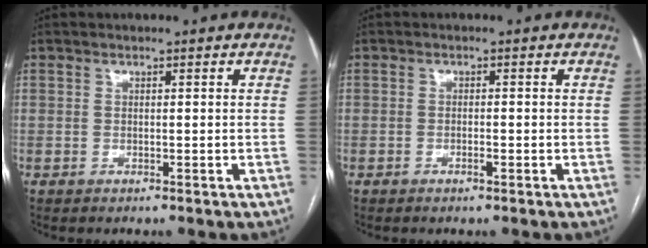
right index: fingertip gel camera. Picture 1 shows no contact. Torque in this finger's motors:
{"motor_torque": [-0.12, -0.10, -0.06, 0.00]}